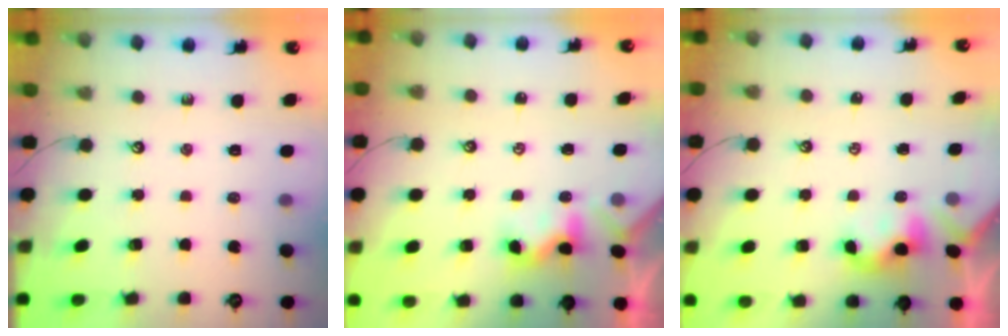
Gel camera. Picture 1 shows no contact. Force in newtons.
{"total": 2.4, "press": 2.3, "slide": 0.3}
{"total": 2.3, "press": 2.3, "slide": 0.2}